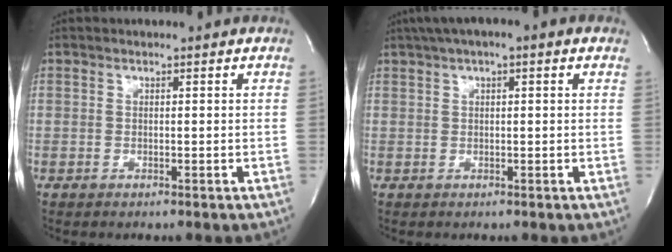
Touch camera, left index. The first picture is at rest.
{"total": 7.0, "force": [4.1, 1.6, 5.4], "torque": [-0.091, 0.039, 0.060]}